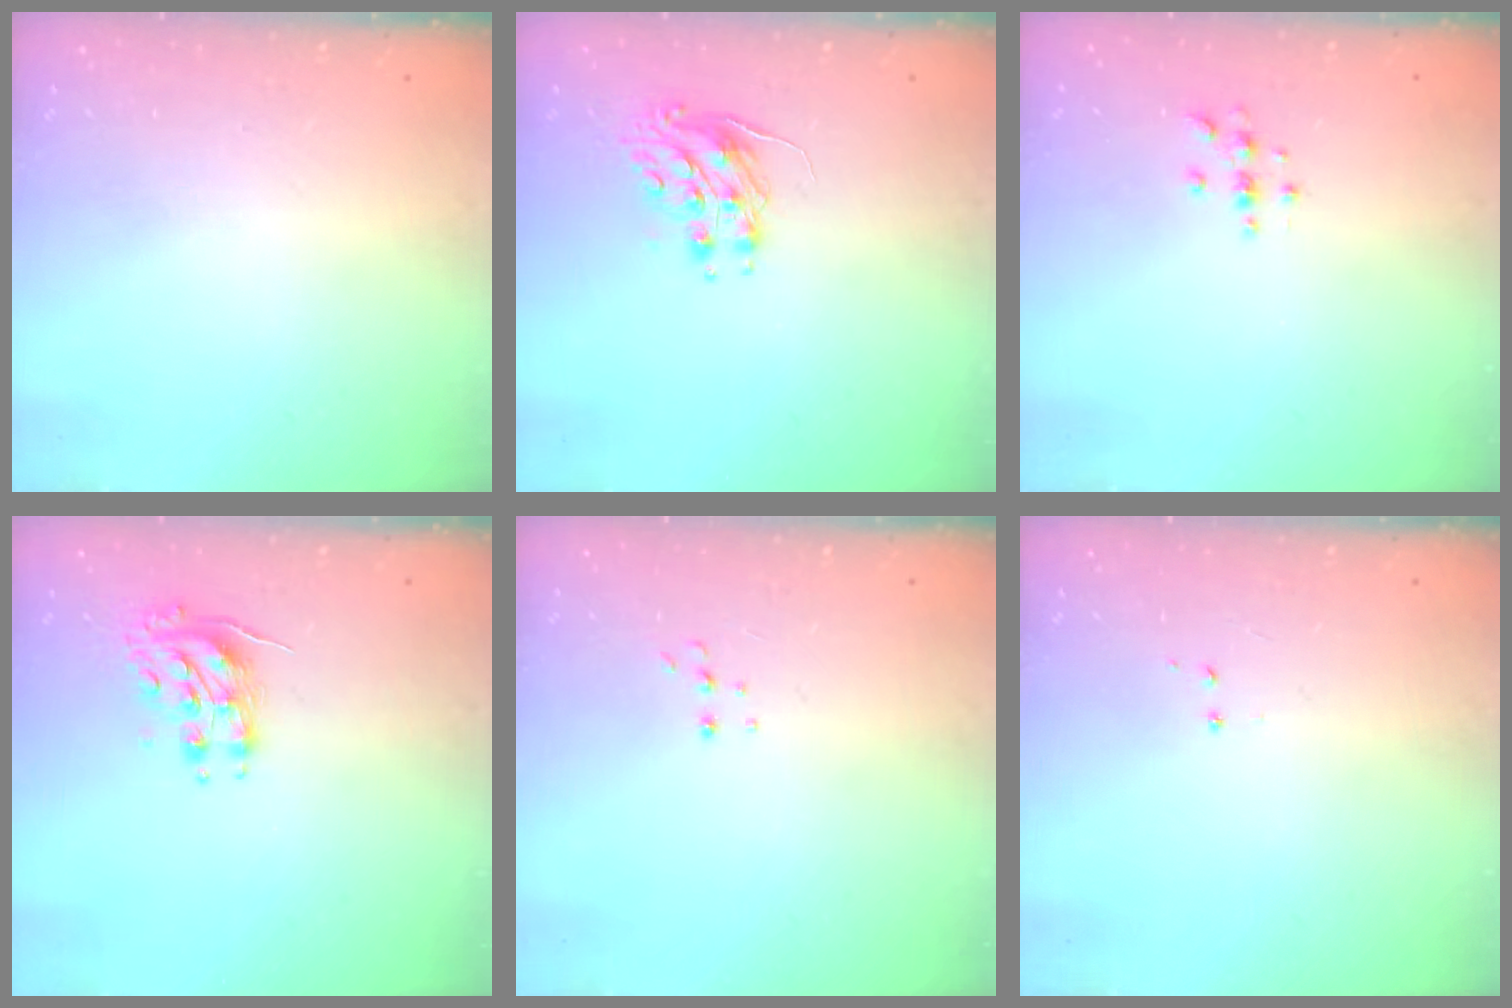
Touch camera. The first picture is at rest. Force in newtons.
{"total": 8.5, "press": 8.4, "slide": 0.6}
{"total": 3.0, "press": 3.0, "slide": 0.4}
{"total": 8.6, "press": 8.6, "slide": 0.3}
{"total": 5.0, "press": 4.9, "slide": 0.9}
{"total": 3.5, "press": 3.5, "slide": 0.5}